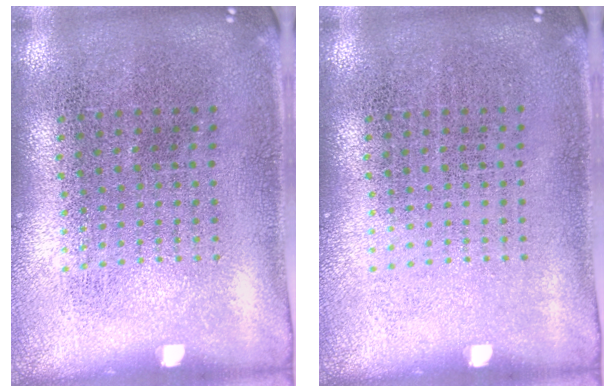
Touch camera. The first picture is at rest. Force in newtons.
{"total": 0.0}